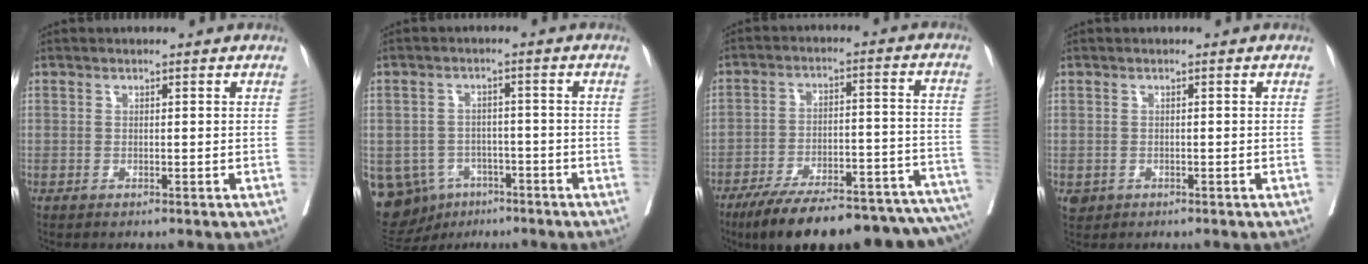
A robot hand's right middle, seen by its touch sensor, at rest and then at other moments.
{"total": 14.4, "force": [-7.0, 11.5, 5.1], "torque": [-0.135, 0.012, -0.091]}
{"total": 26.9, "force": [-21.6, 5.2, 15.1], "torque": [-0.157, 0.006, -0.298]}
{"total": 1.4, "force": [-0.5, 1.2, 0.5], "torque": [-0.009, 0.002, 0.000]}